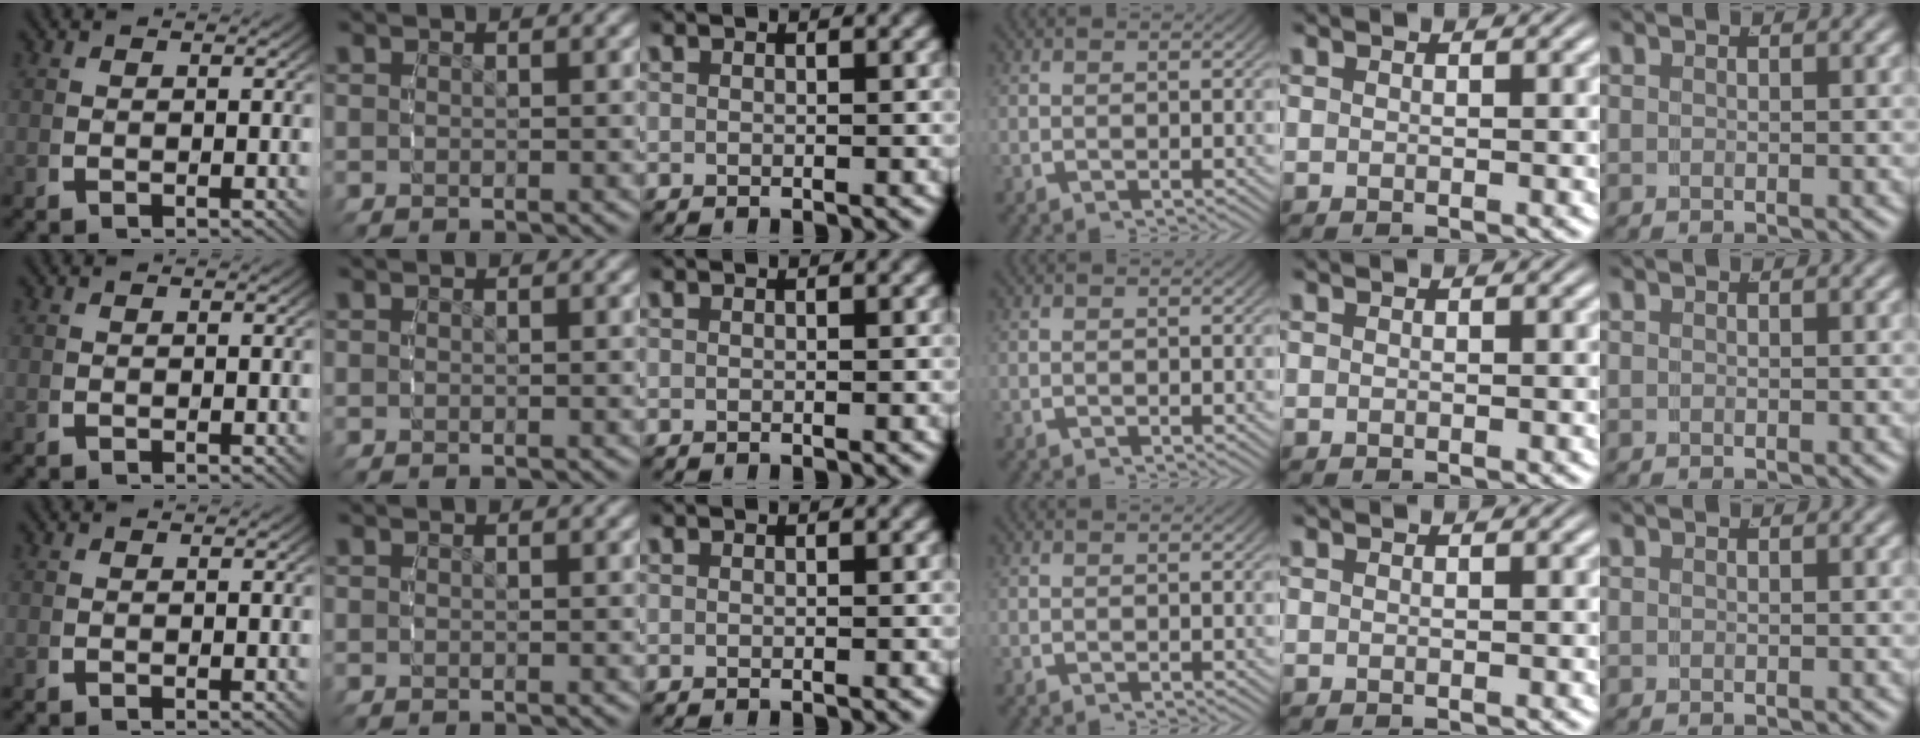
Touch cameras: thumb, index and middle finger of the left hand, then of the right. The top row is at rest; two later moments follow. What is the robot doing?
{"motion": "reach", "object": "jewelry box"}